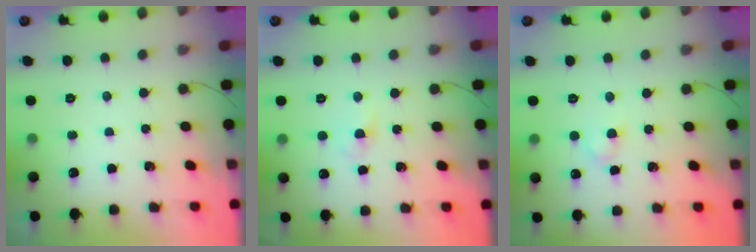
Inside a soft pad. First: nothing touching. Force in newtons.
{"total": 2.3, "press": 2.1, "slide": 0.8}
{"total": 2.0, "press": 1.7, "slide": 0.9}